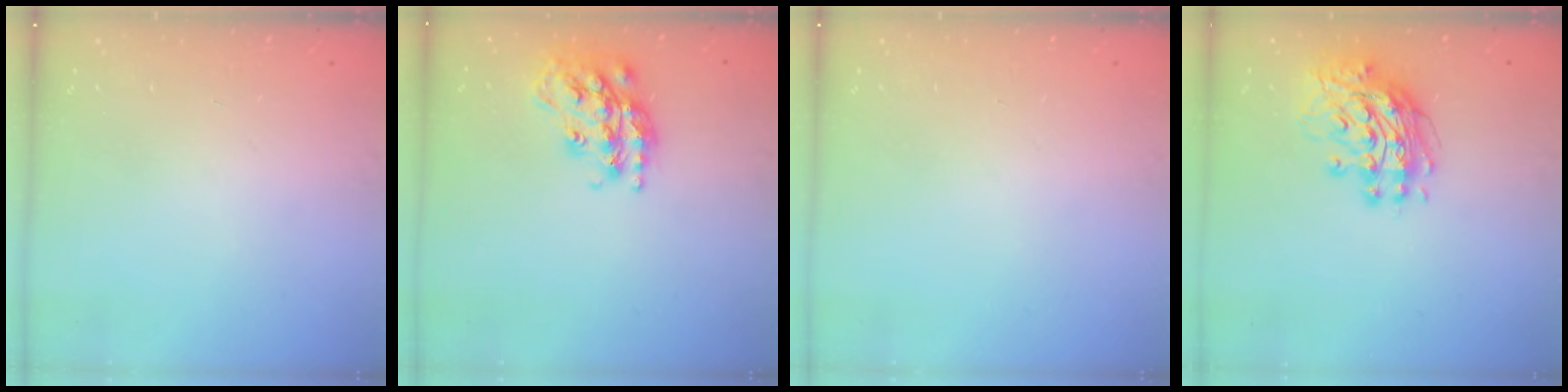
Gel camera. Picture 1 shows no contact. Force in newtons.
{"total": 20.0, "press": 19.9, "slide": 1.3}
{"total": 0.0}
{"total": 12.2, "press": 12.1, "slide": 1.3}